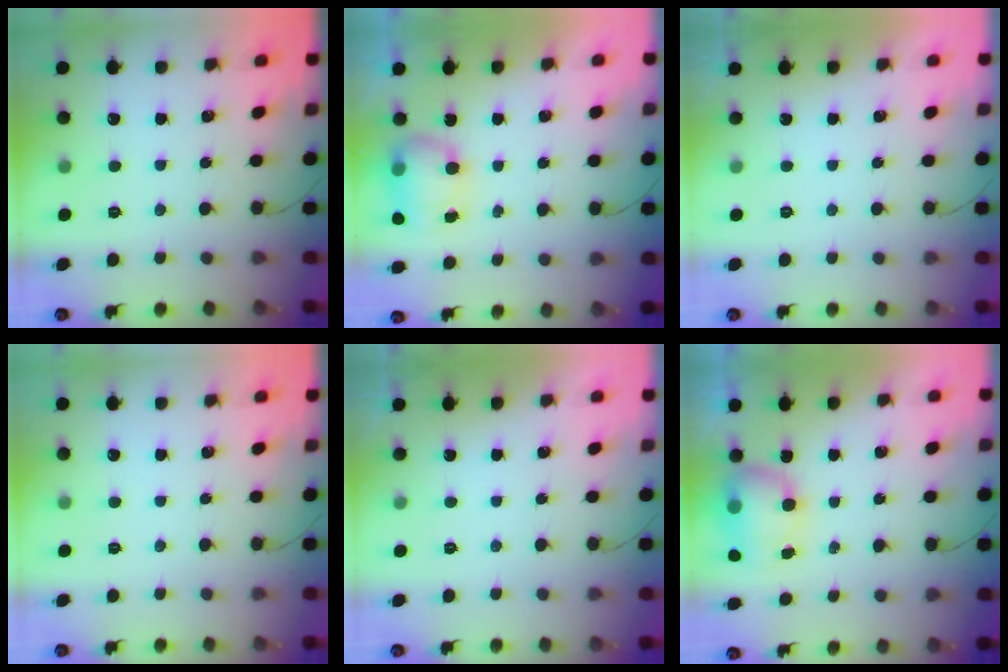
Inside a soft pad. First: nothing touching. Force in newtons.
{"total": 7.6, "press": 7.5, "slide": 0.8}
{"total": 0.0}
{"total": 0.0}
{"total": 0.0}
{"total": 8.4, "press": 7.9, "slide": 2.6}